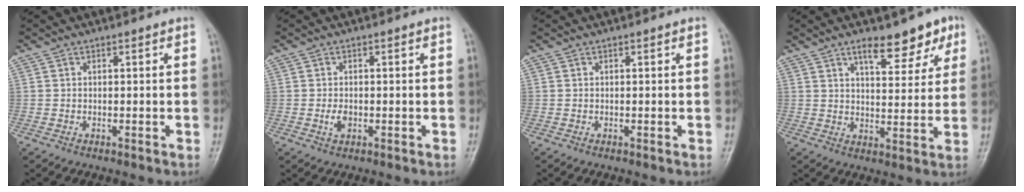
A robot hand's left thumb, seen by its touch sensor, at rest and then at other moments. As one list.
[{"total": 3.3, "force": [-0.7, 2.6, 1.8], "torque": [-0.019, 0.003, -0.006]}, {"total": 0.0}, {"total": 10.1, "force": [6.3, 4.2, 6.7], "torque": [-0.060, -0.033, 0.091]}]